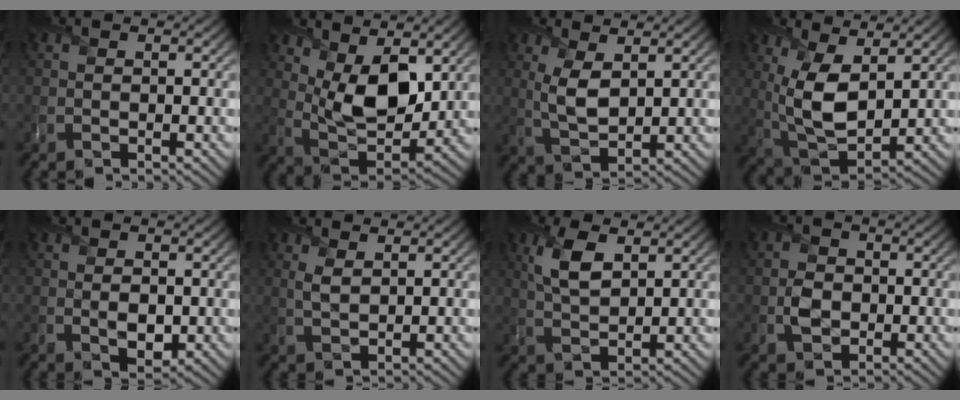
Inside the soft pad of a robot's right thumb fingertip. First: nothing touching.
{"total": 10.2, "force": [4.1, 5.5, 7.6], "torque": [-0.164, -0.013, 0.080]}
{"total": 5.2, "force": [1.8, 2.5, 4.2], "torque": [-0.100, -0.003, 0.039]}
{"total": 9.7, "force": [3.2, 4.9, 7.8], "torque": [-0.190, -0.004, 0.062]}
{"total": 2.7, "force": [-0.1, 1.7, 2.1], "torque": [-0.038, -0.008, 0.005]}
{"total": 2.3, "force": [1.2, 1.0, 1.7], "torque": [-0.048, -0.002, 0.027]}
{"total": 5.5, "force": [2.4, 2.5, 4.3], "torque": [-0.105, 0.001, 0.047]}
{"total": 2.8, "force": [-0.6, 2.4, 1.3], "torque": [-0.031, -0.005, -0.014]}